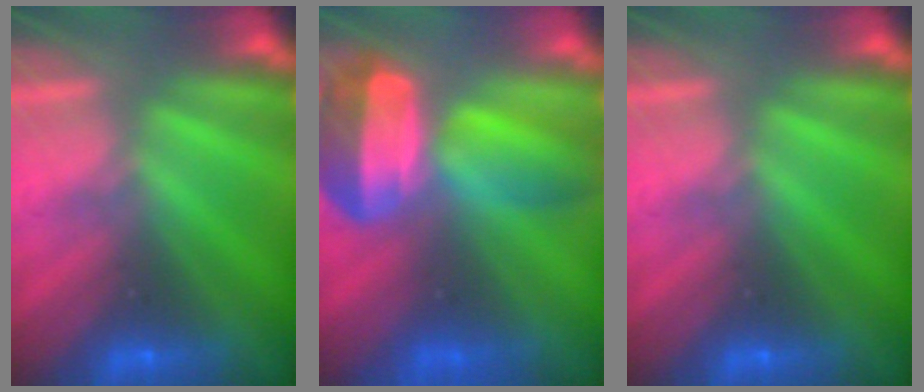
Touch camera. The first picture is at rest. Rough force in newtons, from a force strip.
{"total": 7.2}
{"total": 0.0}